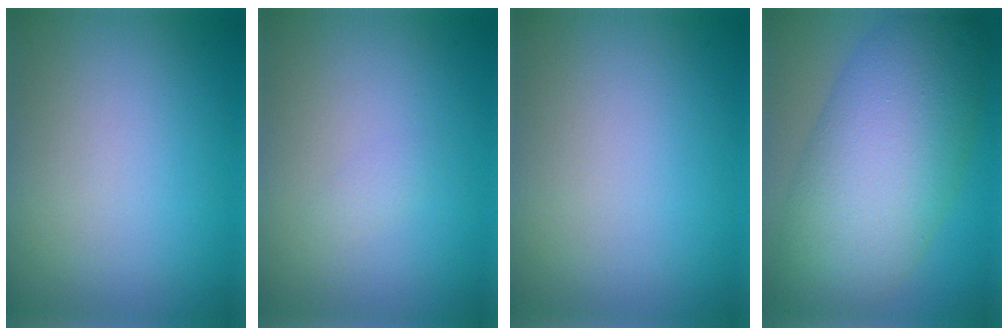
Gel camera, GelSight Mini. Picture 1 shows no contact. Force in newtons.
{"total": 0.6, "press": 0.6, "slide": 0.1}
{"total": 0.0}
{"total": 11.9, "press": 11.9, "slide": 0.3}